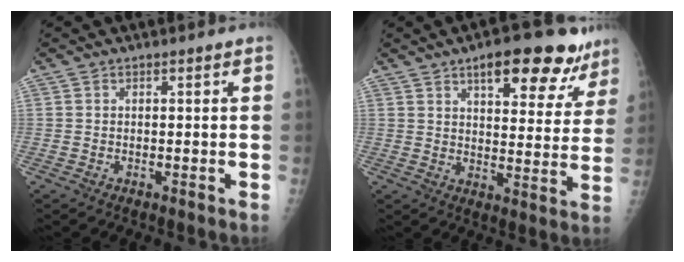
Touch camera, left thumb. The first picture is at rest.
{"total": 15.9, "force": [9.9, 6.4, 10.6], "torque": [-0.089, -0.037, 0.134]}